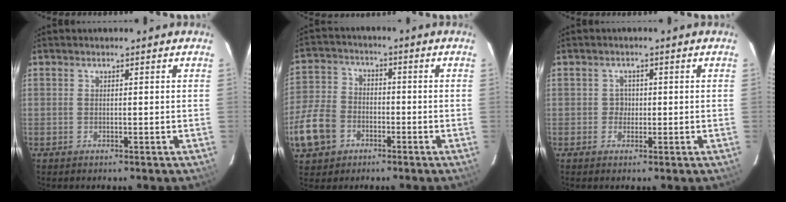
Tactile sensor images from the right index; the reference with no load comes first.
{"total": 5.4, "force": [-2.4, 4.2, 2.2], "torque": [-0.054, 0.009, -0.046]}
{"total": 1.7, "force": [-0.3, 1.6, 0.1], "torque": [0.000, 0.006, -0.003]}